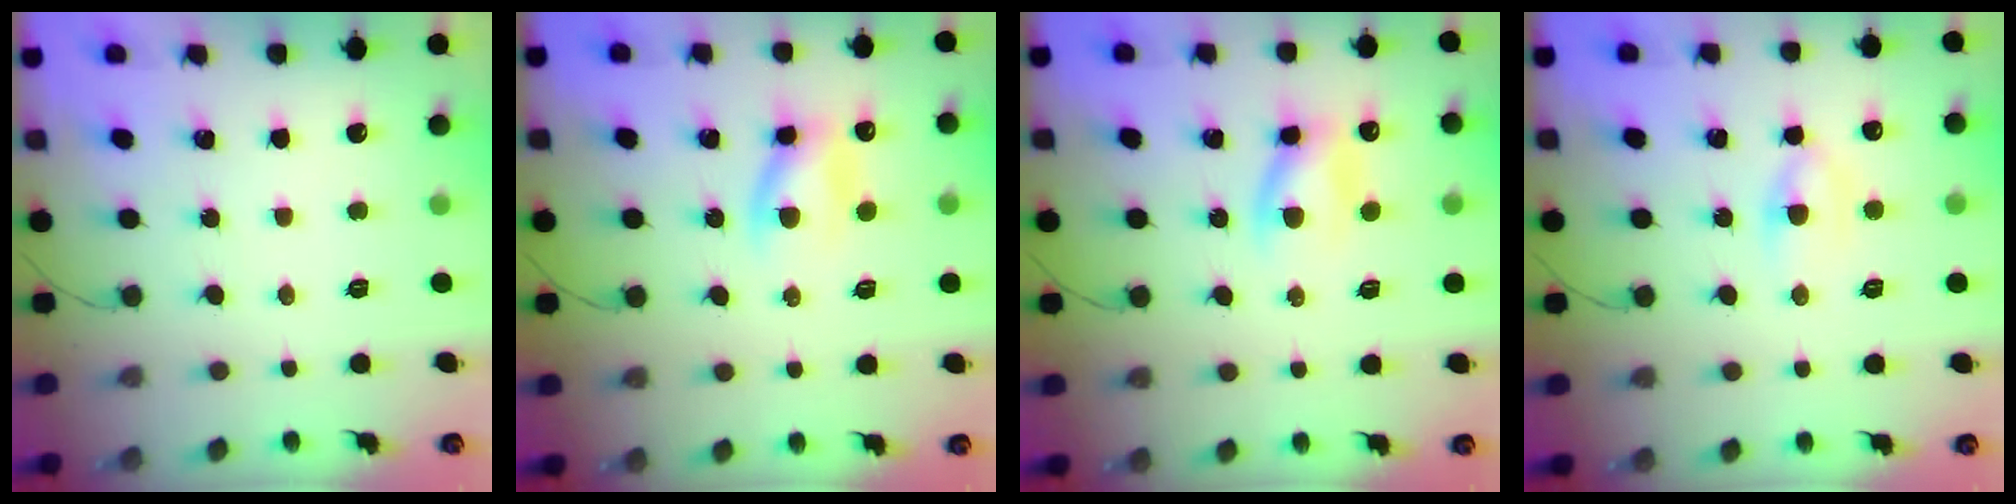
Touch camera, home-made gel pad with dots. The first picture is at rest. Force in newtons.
{"total": 8.1, "press": 7.9, "slide": 1.9}
{"total": 8.1, "press": 7.9, "slide": 1.9}
{"total": 5.2, "press": 4.9, "slide": 1.7}